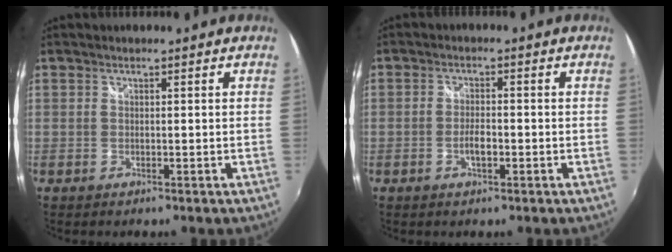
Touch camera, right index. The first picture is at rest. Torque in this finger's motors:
{"motor_torque": [0.03, -0.03, 0.16, 0.04]}